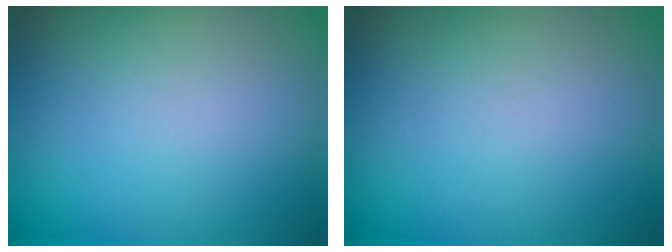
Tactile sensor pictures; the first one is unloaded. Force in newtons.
{"total": 0.0}